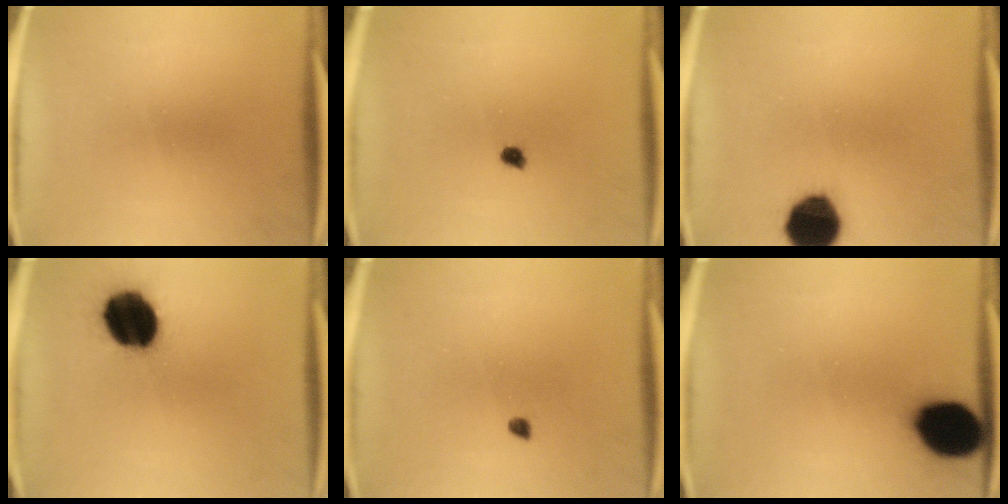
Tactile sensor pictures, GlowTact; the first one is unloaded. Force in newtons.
{"total": 1.4}
{"total": 12.7}
{"total": 17.1}
{"total": 1.0}
{"total": 15.1}